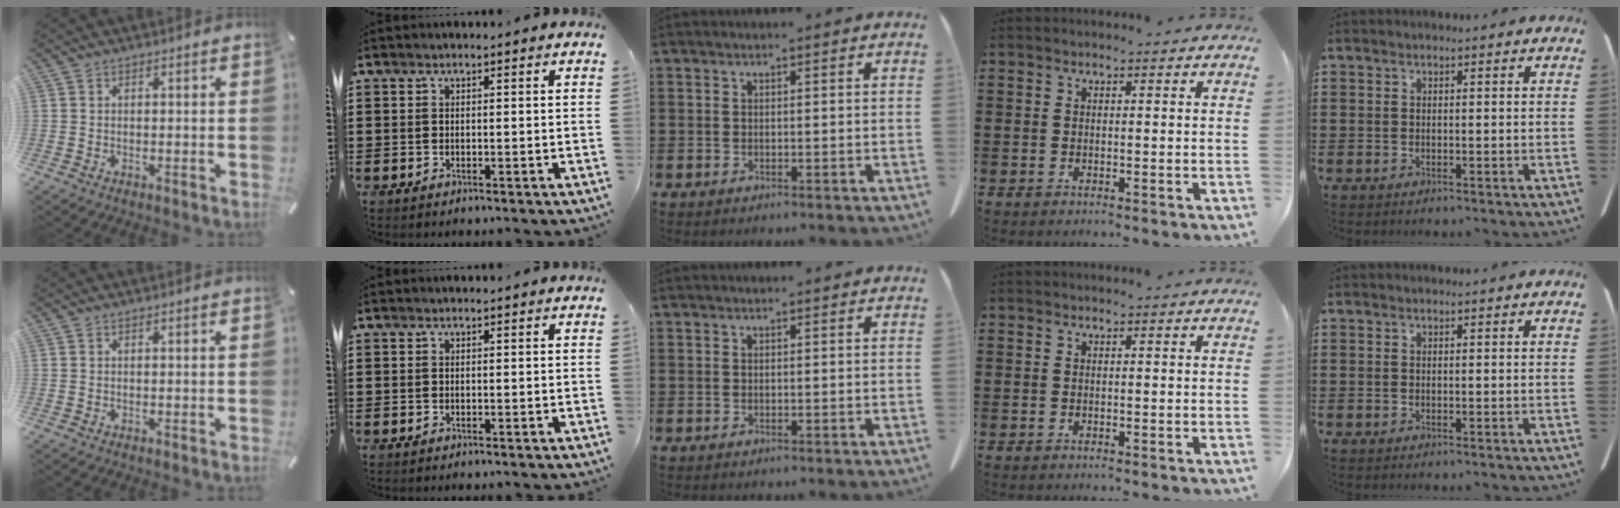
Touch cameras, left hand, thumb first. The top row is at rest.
{}